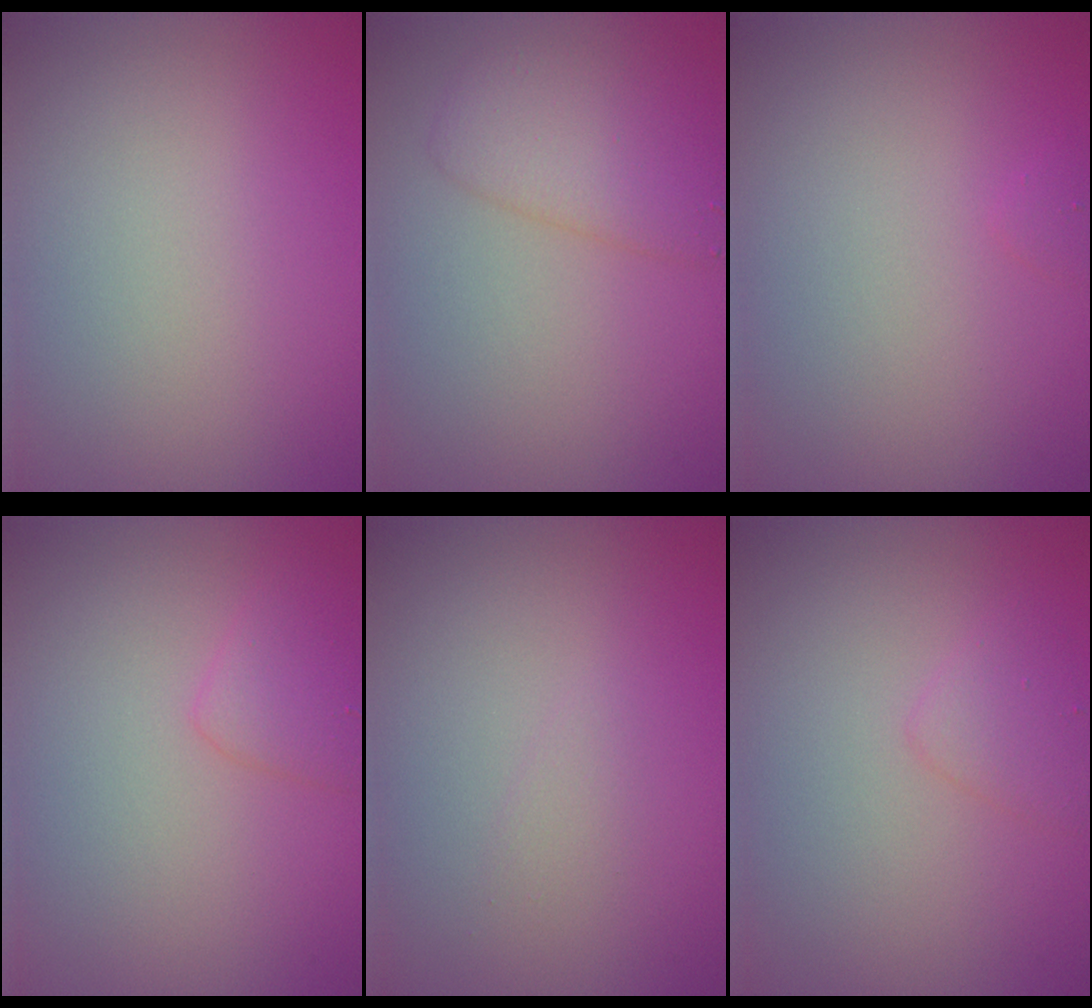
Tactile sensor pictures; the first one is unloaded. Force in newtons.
{"total": 3.9, "press": 3.9, "slide": 0.1}
{"total": 0.5, "press": 0.5, "slide": 0.1}
{"total": 2.2, "press": 2.2, "slide": 0.1}
{"total": 0.7, "press": 0.7, "slide": 0.1}
{"total": 1.7, "press": 1.6, "slide": 0.1}